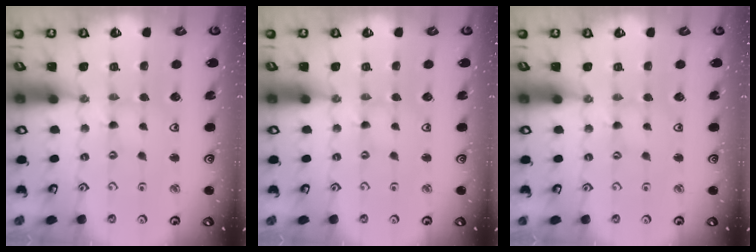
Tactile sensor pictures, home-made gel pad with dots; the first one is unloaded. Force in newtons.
{"total": 0.0}
{"total": 0.6, "press": 0.6, "slide": 0.2}